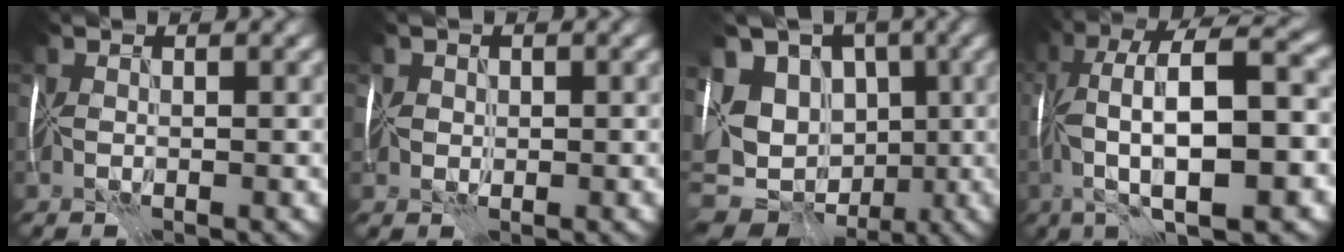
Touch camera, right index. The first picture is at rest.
{"total": 1.9, "force": [1.1, 1.4, 0.5], "torque": [-0.001, 0.017, 0.008]}
{"total": 16.1, "force": [-1.1, 12.3, 10.3], "torque": [-0.194, 0.017, -0.030]}
{"total": 11.3, "force": [-0.9, 2.7, 11.0], "torque": [-0.191, 0.025, -0.018]}